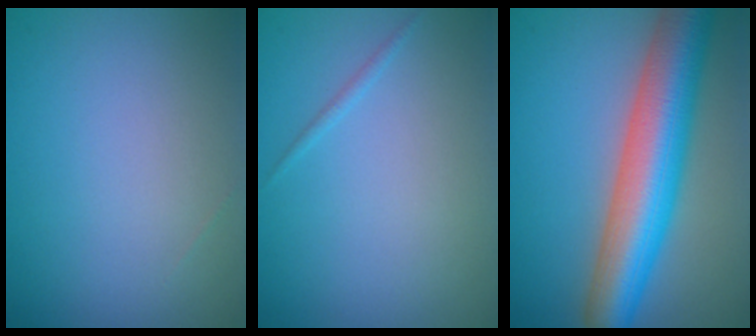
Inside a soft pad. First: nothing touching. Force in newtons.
{"total": 0.6, "press": 0.6, "slide": 0.0}
{"total": 10.1, "press": 10.0, "slide": 0.4}